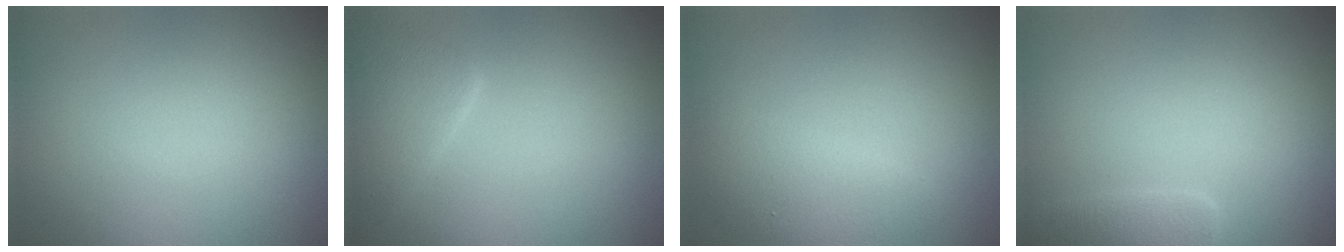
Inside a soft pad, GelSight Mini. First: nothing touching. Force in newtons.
{"total": 3.6, "press": 3.6, "slide": 0.1}
{"total": 2.8, "press": 2.8, "slide": 0.2}
{"total": 2.5, "press": 2.5, "slide": 0.3}